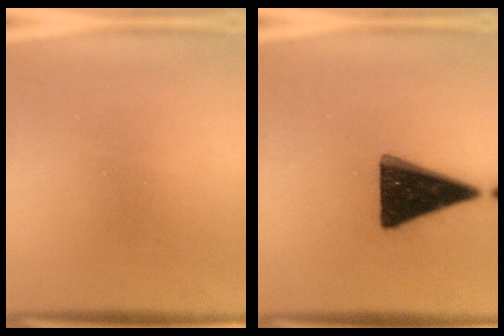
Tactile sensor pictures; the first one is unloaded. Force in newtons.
{"total": 18.2}